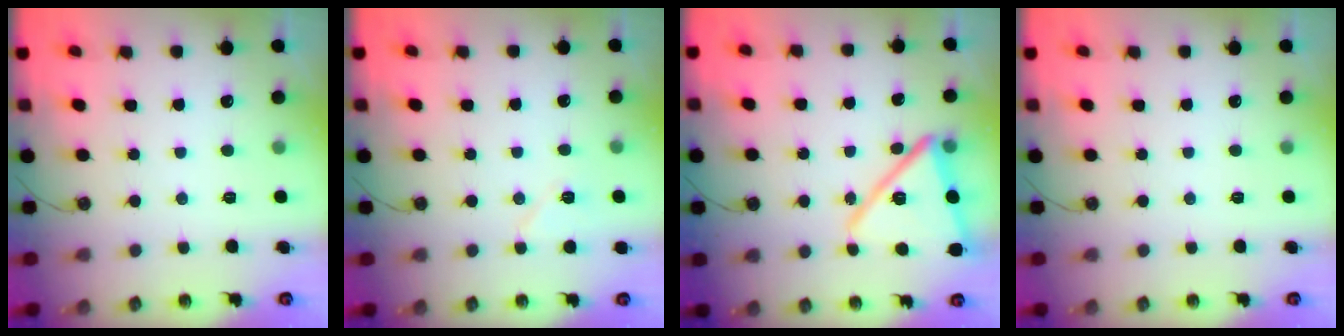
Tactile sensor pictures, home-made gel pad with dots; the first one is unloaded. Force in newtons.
{"total": 5.9, "press": 5.6, "slide": 2.0}
{"total": 17.7, "press": 17.6, "slide": 1.4}
{"total": 0.0}